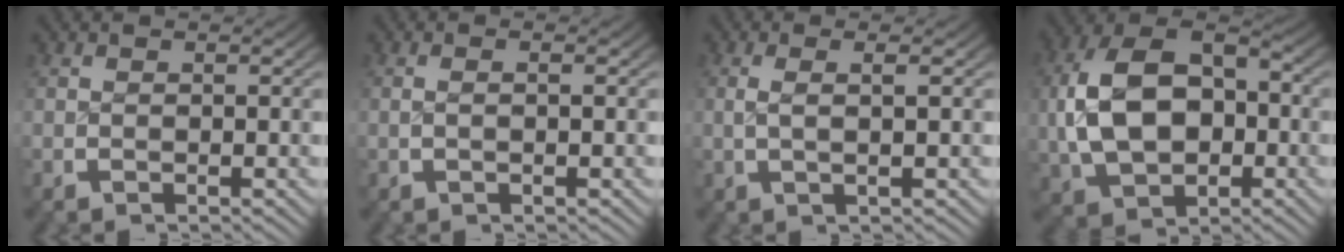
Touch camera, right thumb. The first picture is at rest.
{"total": 0.8, "force": [-0.1, 0.0, 0.8], "torque": [-0.017, 0.001, 0.000]}
{"total": 2.1, "force": [0.5, 0.4, 2.0], "torque": [-0.045, -0.001, 0.014]}
{"total": 13.2, "force": [0.1, 9.2, 9.4], "torque": [-0.201, -0.036, 0.024]}